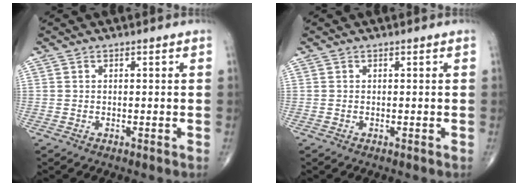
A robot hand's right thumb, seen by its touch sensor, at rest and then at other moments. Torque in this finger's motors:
{"motor_torque": [0.30, 0.04, -0.32, -0.30, 0.06]}